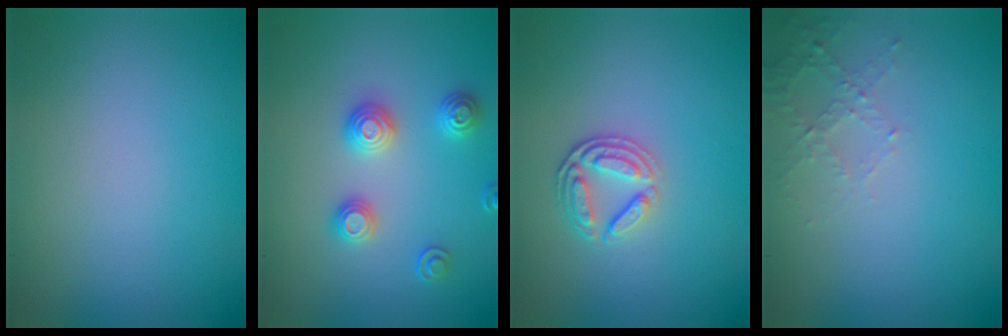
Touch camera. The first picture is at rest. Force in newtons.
{"total": 2.9, "press": 2.7, "slide": 1.1}
{"total": 2.9, "press": 2.5, "slide": 1.5}
{"total": 1.8, "press": 1.7, "slide": 0.5}